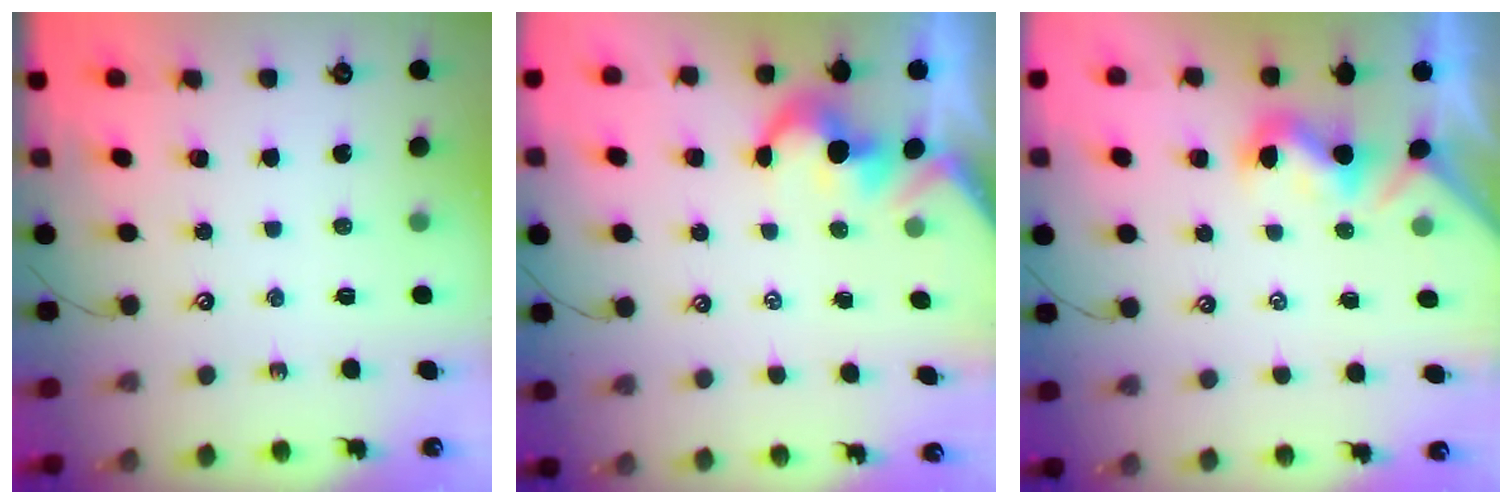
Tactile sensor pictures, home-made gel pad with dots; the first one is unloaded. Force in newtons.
{"total": 0.9, "press": 0.6, "slide": 0.7}
{"total": 1.5, "press": 1.4, "slide": 0.5}